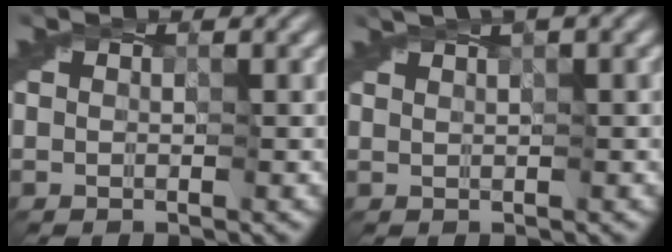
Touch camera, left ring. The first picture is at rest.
{"total": 2.6, "force": [1.4, 0.3, 2.1], "torque": [-0.032, 0.007, 0.018]}